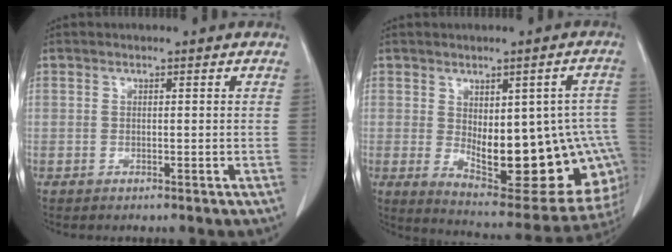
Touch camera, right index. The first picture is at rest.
{"total": 21.4, "force": [-2.8, 8.9, 19.3], "torque": [-0.186, 0.009, -0.009]}